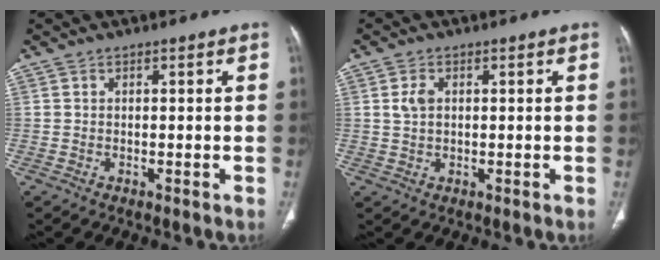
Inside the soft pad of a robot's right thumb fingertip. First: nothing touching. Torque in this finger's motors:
{"motor_torque": [-0.14, -0.71, 0.28, 0.14, -0.02]}